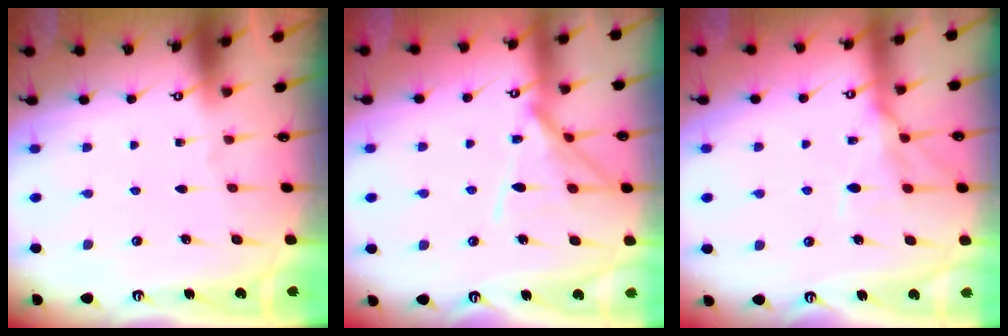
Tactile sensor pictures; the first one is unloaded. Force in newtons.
{"total": 11.6, "press": 11.6, "slide": 0.8}
{"total": 11.5, "press": 11.4, "slide": 1.1}